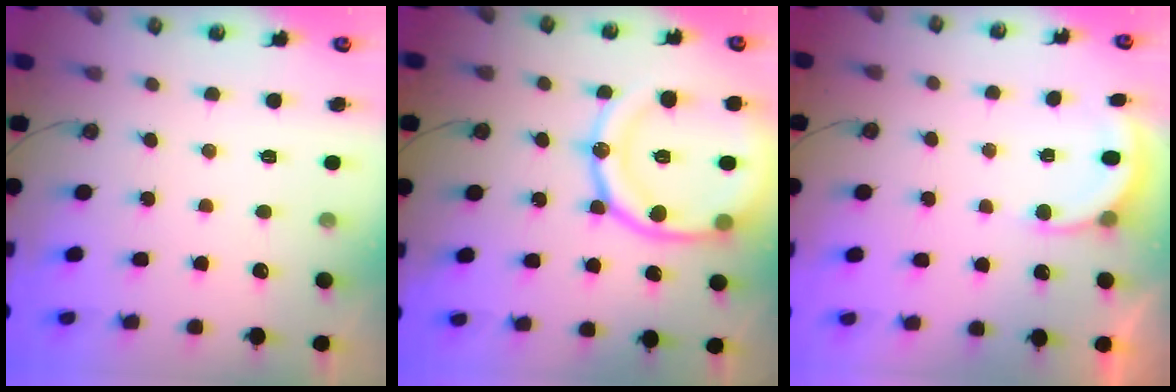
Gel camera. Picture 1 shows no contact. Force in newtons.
{"total": 22.3, "press": 22.2, "slide": 2.5}
{"total": 3.5, "press": 3.1, "slide": 1.6}